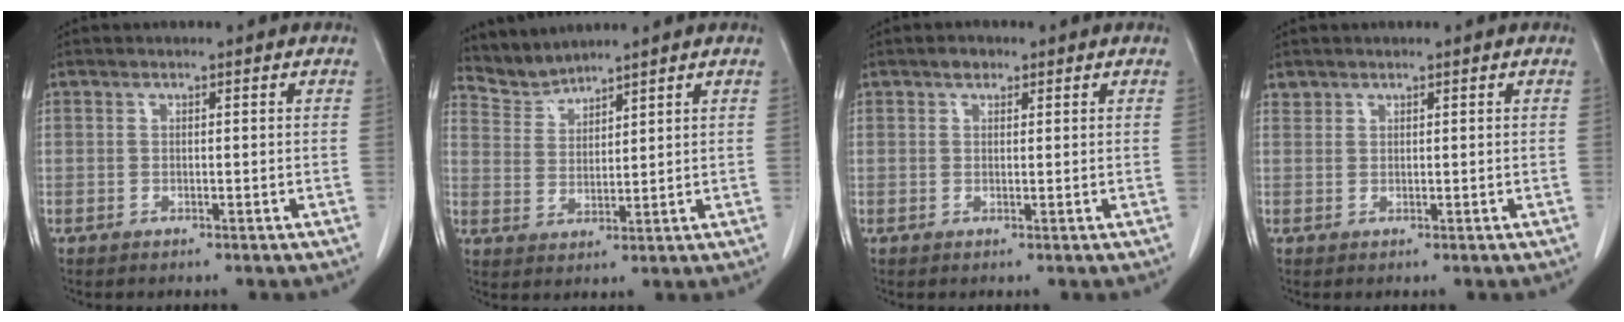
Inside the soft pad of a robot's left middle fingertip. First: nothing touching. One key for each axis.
{"total": 4.1, "fx": 4.0, "fy": -0.1, "fz": -0.9, "tx": 0.012, "ty": 0.000, "tz": 0.090}
{"total": 1.4, "fx": 0.9, "fy": 0.9, "fz": 0.5, "tx": -0.011, "ty": 0.004, "tz": 0.012}
{"total": 0.9, "fx": 0.8, "fy": 0.4, "fz": -0.1, "tx": 0.005, "ty": 0.004, "tz": 0.014}